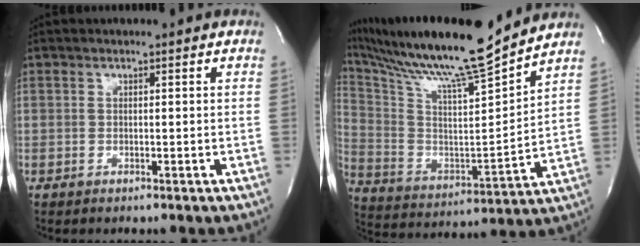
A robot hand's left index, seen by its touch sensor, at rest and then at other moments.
{"total": 20.9, "force": [18.1, -0.6, 10.4], "torque": [-0.206, -0.023, 0.308]}